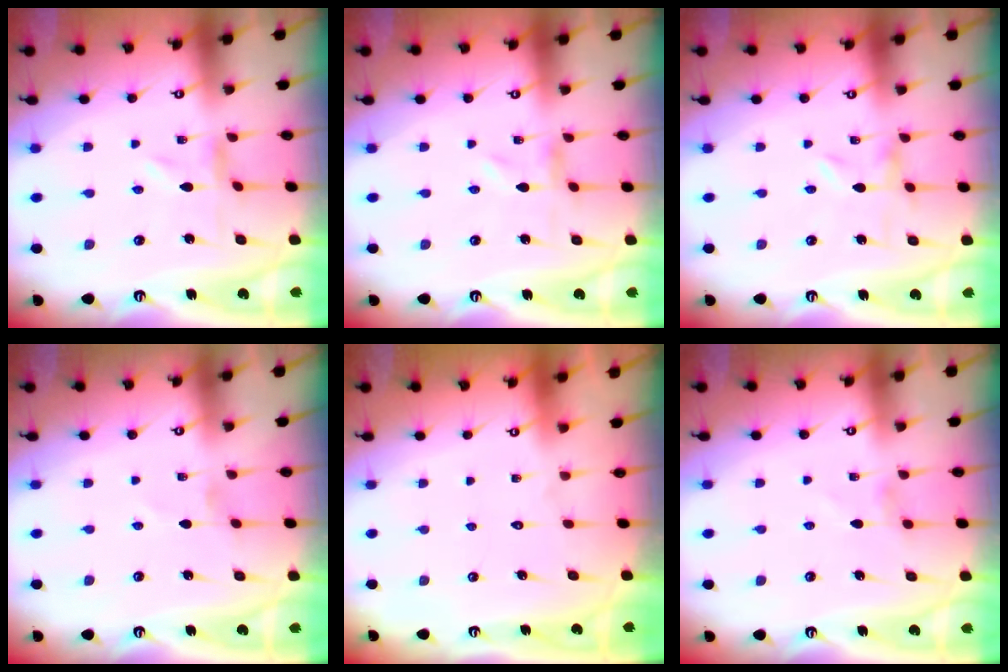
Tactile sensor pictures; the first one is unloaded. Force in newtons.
{"total": 0.0}
{"total": 0.0}
{"total": 0.0}
{"total": 1.7, "press": 1.7, "slide": 0.1}
{"total": 1.3, "press": 1.2, "slide": 0.3}